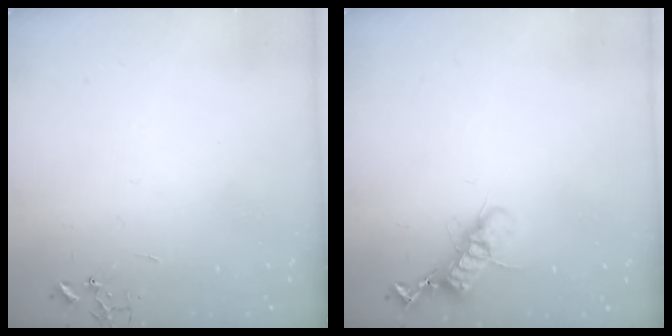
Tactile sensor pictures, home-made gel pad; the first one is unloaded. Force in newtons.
{"total": 12.3, "press": 12.3, "slide": 0.6}